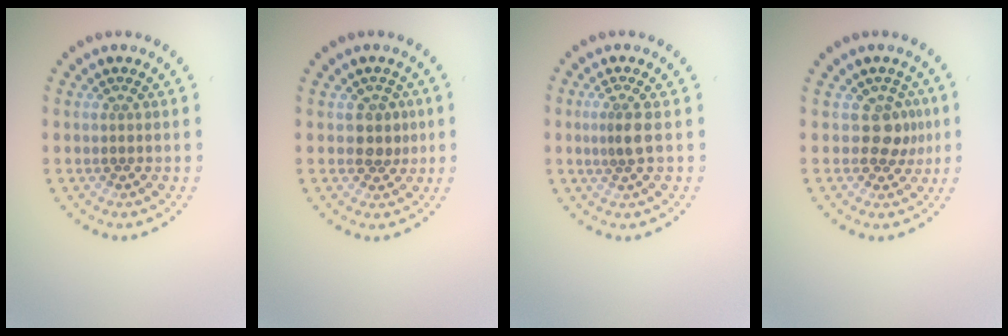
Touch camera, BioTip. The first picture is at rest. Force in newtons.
{"total": 2.0, "press": 1.8, "slide": 0.9}
{"total": 2.0, "press": 1.6, "slide": 1.2}
{"total": 2.2, "press": 1.8, "slide": 1.4}